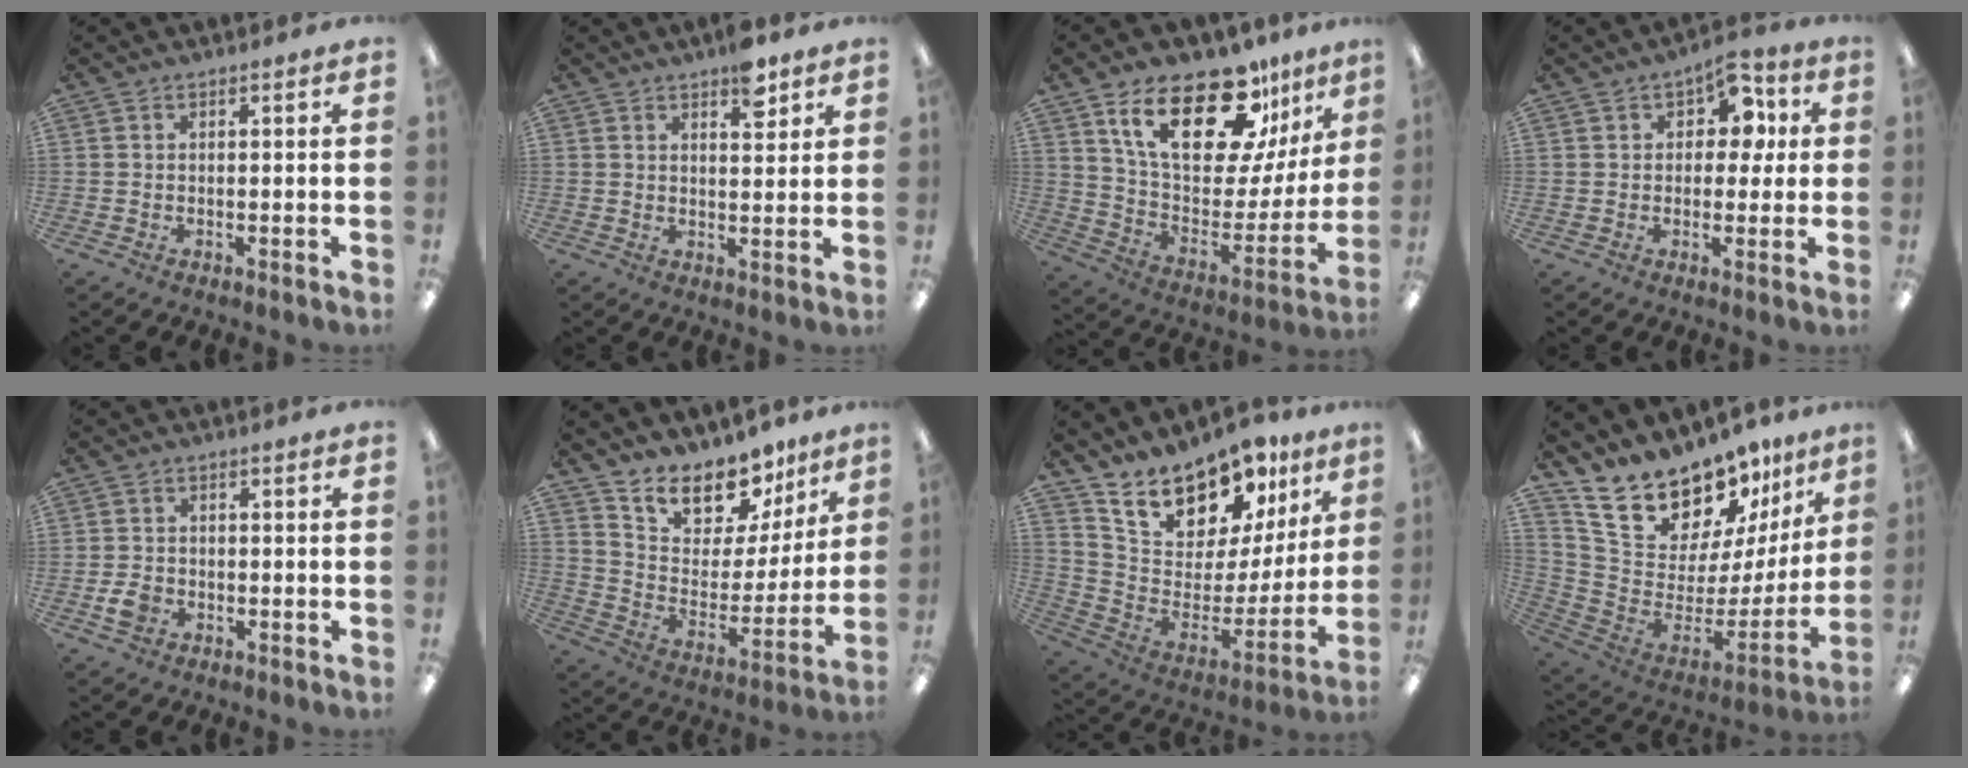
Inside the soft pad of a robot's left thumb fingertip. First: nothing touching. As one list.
[{"total": 6.6, "force": [4.5, 2.8, 3.9], "torque": [-0.040, -0.023, 0.072]}, {"total": 25.0, "force": [16.5, 10.7, 15.5], "torque": [-0.255, -0.093, 0.287]}, {"total": 8.4, "force": [3.5, 5.5, 5.3], "torque": [-0.066, -0.006, 0.057]}, {"total": 3.5, "force": [-1.2, 2.8, 1.9], "torque": [-0.035, 0.004, -0.020]}, {"total": 15.0, "force": [12.4, 7.3, 4.4], "torque": [-0.077, -0.105, 0.226]}, {"total": 17.0, "force": [15.3, 6.4, 3.7], "torque": [-0.087, -0.130, 0.277]}, {"total": 18.6, "force": [16.2, 7.6, 5.4], "torque": [-0.100, -0.142, 0.299]}]